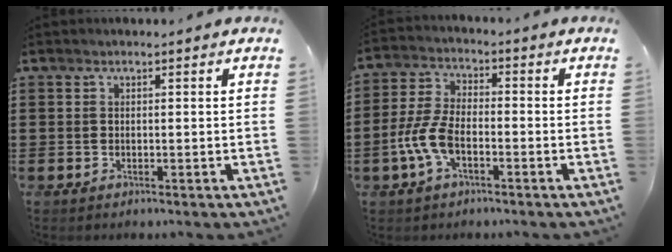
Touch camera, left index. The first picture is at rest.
{"total": 6.5, "force": [-2.6, 2.8, 5.2], "torque": [-0.137, -0.007, -0.057]}